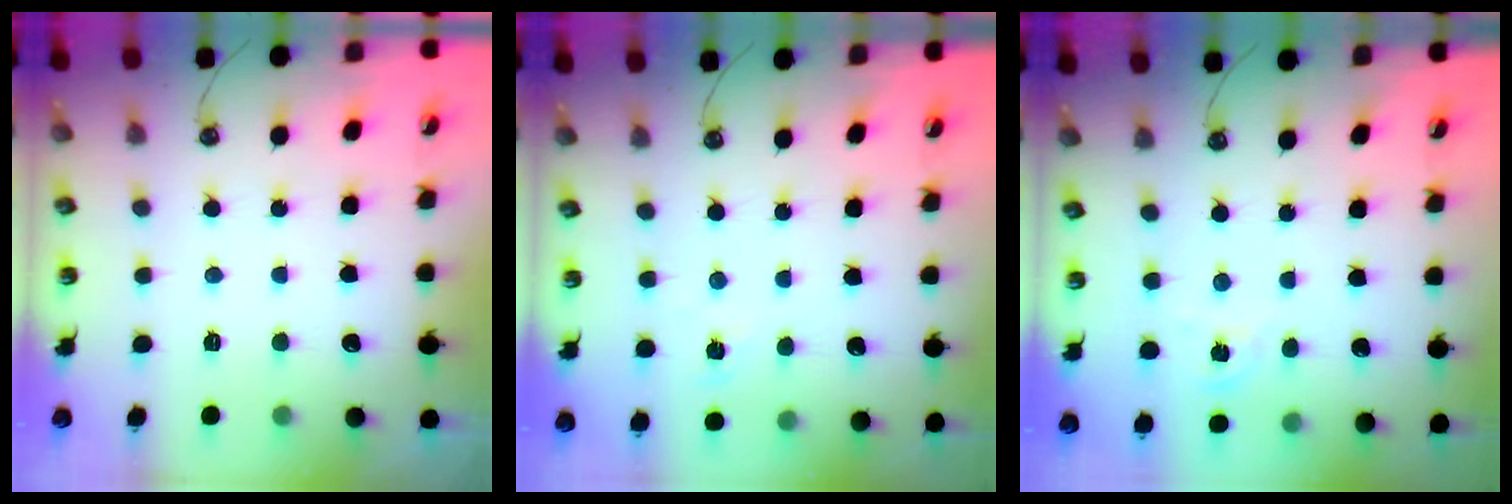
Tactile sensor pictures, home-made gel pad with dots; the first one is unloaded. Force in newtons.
{"total": 3.9, "press": 3.9, "slide": 0.4}
{"total": 1.8, "press": 1.8, "slide": 0.3}